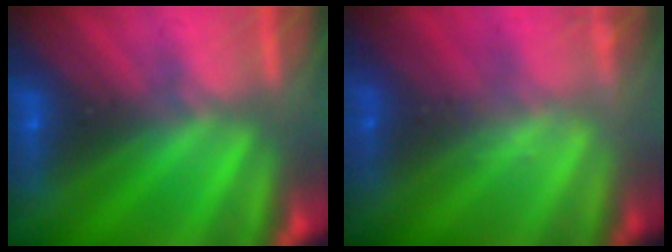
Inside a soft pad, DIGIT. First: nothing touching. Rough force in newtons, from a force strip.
{"total": 1.9}